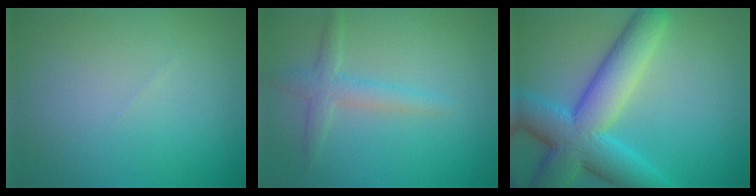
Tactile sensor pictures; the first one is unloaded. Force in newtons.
{"total": 2.3, "press": 2.3, "slide": 0.1}
{"total": 9.6, "press": 9.6, "slide": 0.1}